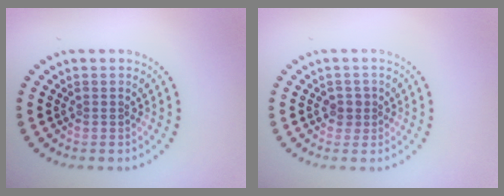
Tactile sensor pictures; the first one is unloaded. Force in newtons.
{"total": 1.4, "press": 1.2, "slide": 0.7}